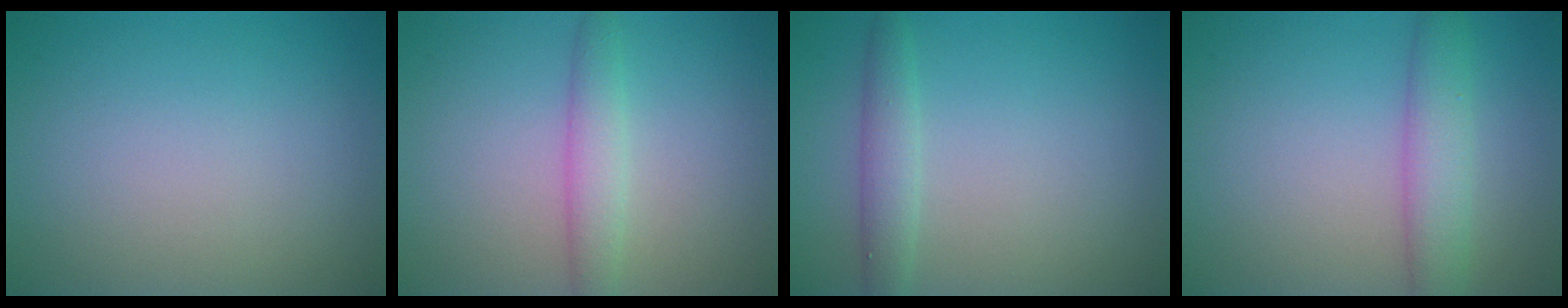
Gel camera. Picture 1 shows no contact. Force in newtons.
{"total": 2.4, "press": 2.4, "slide": 0.1}
{"total": 2.1, "press": 2.1, "slide": 0.1}
{"total": 3.7, "press": 3.6, "slide": 0.2}